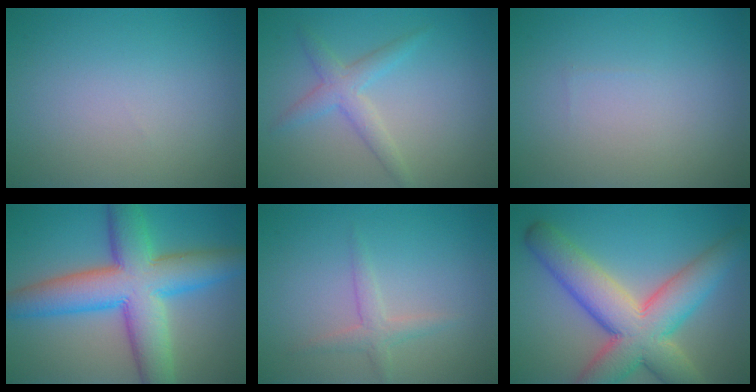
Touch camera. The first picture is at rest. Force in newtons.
{"total": 2.5, "press": 2.5, "slide": 0.2}
{"total": 0.0}
{"total": 10.8, "press": 10.8, "slide": 0.3}
{"total": 1.7, "press": 1.7, "slide": 0.1}
{"total": 10.2, "press": 10.2, "slide": 0.8}